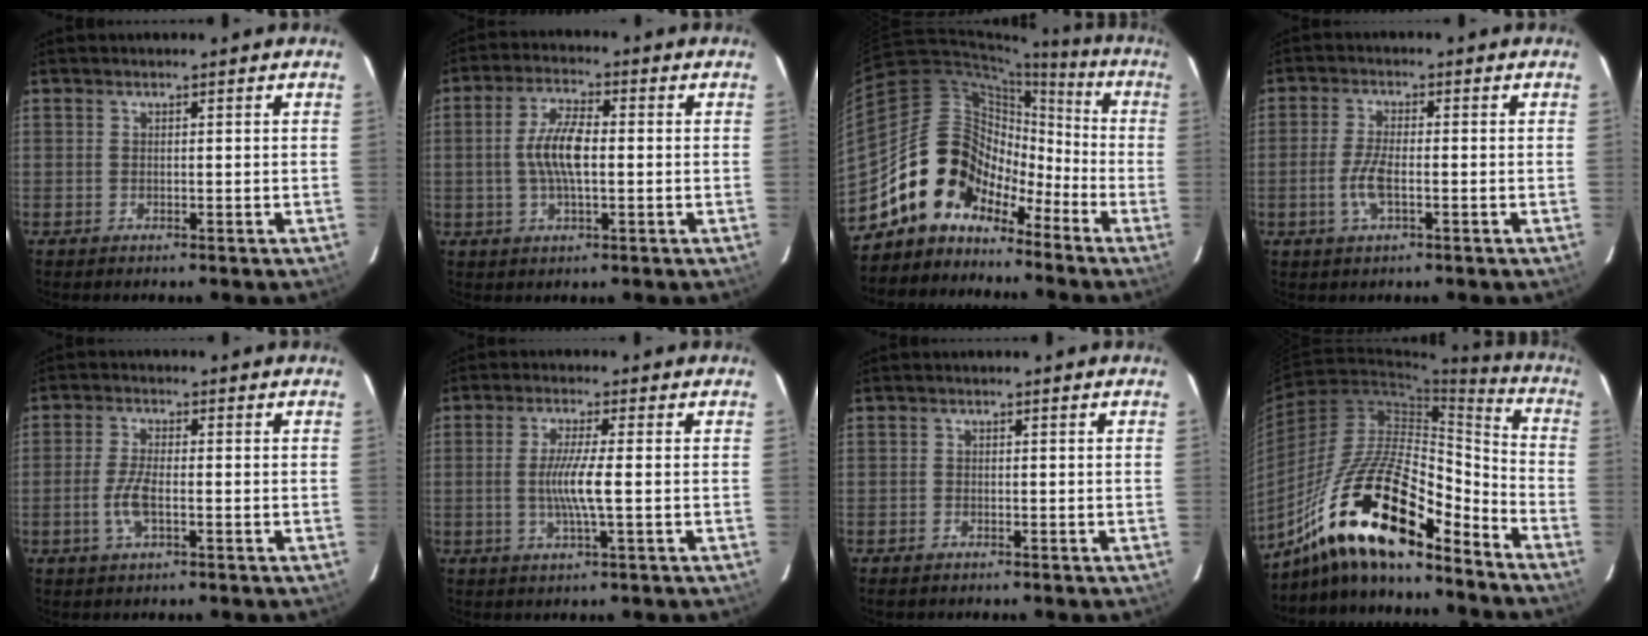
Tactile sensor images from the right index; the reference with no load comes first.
{"total": 7.6, "force": [-0.4, 2.5, 7.1], "torque": [-0.141, 0.008, -0.008]}
{"total": 12.9, "force": [-8.4, 9.2, 3.5], "torque": [-0.068, 0.044, -0.159]}
{"total": 5.3, "force": [-1.7, 1.7, 4.7], "torque": [-0.103, -0.001, -0.033]}
{"total": 5.1, "force": [-1.6, 1.6, 4.6], "torque": [-0.101, -0.001, -0.033]}
{"total": 6.0, "force": [-0.8, -0.3, 5.9], "torque": [-0.112, -0.008, -0.018]}
{"total": 1.1, "force": [-0.9, 0.6, 0.2], "torque": [-0.007, 0.000, -0.018]}
{"total": 22.2, "force": [-15.1, 6.6, 14.9], "torque": [-0.279, -0.002, -0.278]}